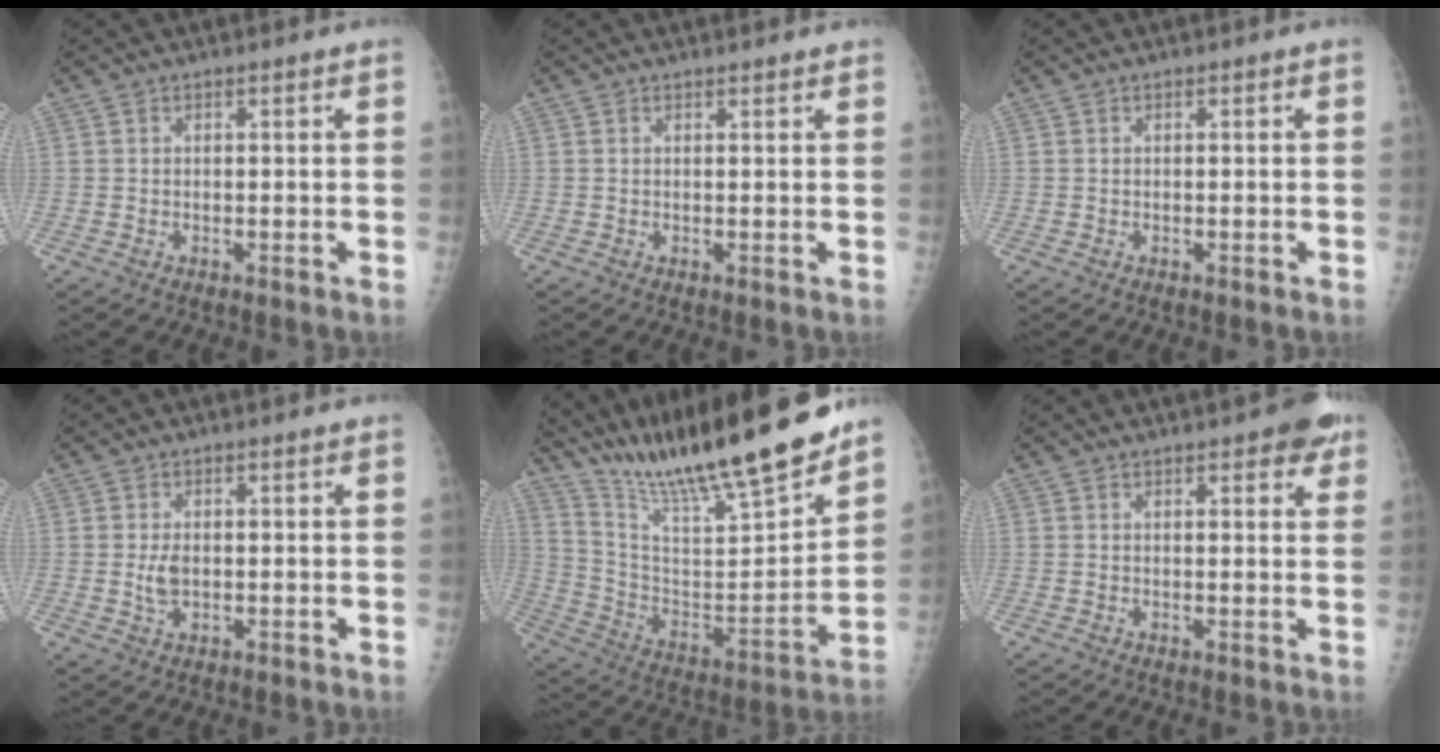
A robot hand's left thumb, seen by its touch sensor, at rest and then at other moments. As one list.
[{"total": 1.0, "force": [0.9, 0.1, 0.2], "torque": [-0.002, -0.003, 0.014]}, {"total": 0.0}, {"total": 3.0, "force": [0.3, 1.6, 2.5], "torque": [-0.048, -0.004, 0.011]}, {"total": 25.4, "force": [21.4, 2.8, 13.3], "torque": [-0.205, -0.103, 0.364]}, {"total": 5.4, "force": [3.3, 2.0, 3.8], "torque": [-0.025, -0.008, 0.035]}]